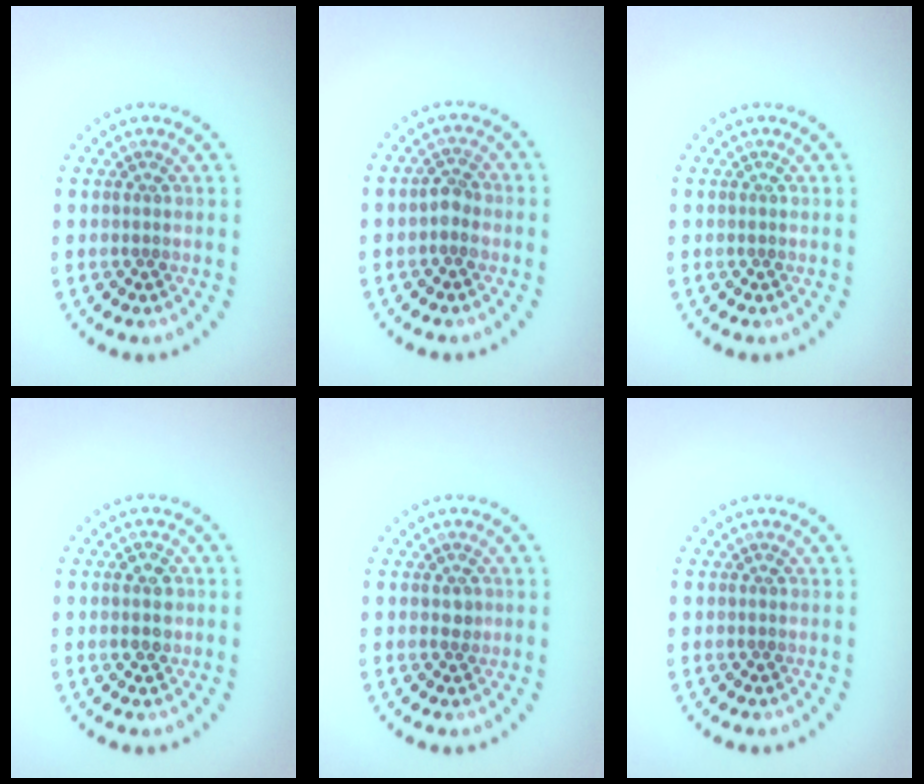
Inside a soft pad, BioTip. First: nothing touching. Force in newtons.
{"total": 1.7, "press": 1.6, "slide": 0.5}
{"total": 0.0}
{"total": 2.1, "press": 2.1, "slide": 0.1}
{"total": 0.8, "press": 0.8, "slide": 0.3}
{"total": 0.0}